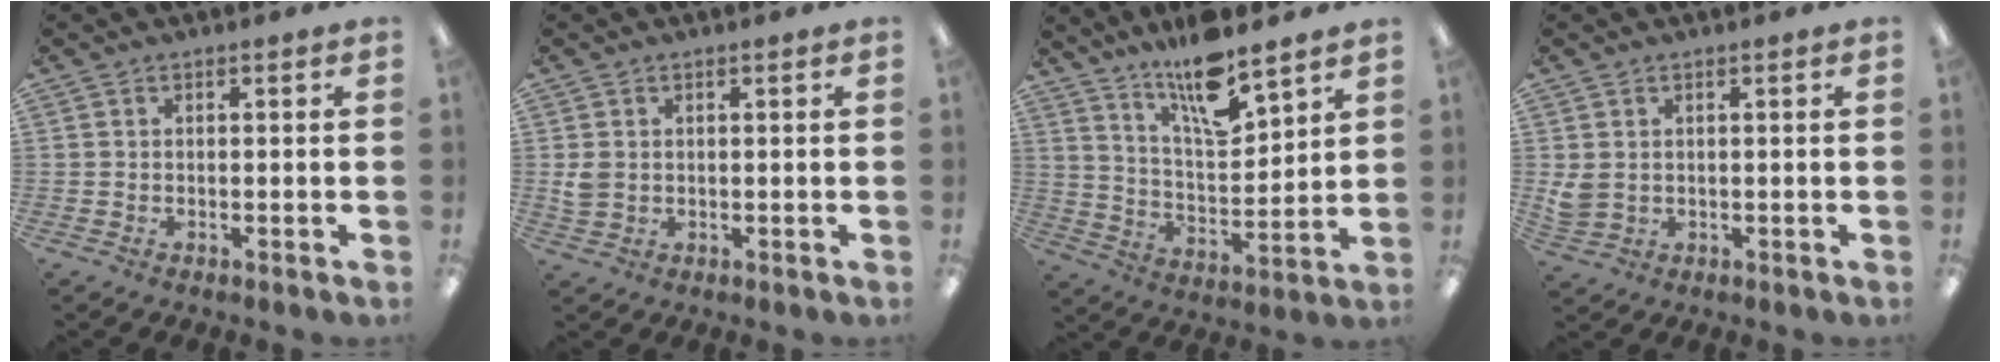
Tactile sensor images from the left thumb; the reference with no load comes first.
{"total": 2.8, "force": [0.8, 2.2, 1.5], "torque": [-0.023, 0.001, 0.013]}
{"total": 14.5, "force": [11.5, 3.5, 8.1], "torque": [-0.139, -0.071, 0.194]}
{"total": 3.1, "force": [1.2, 2.3, 1.6], "torque": [-0.033, 0.001, 0.026]}